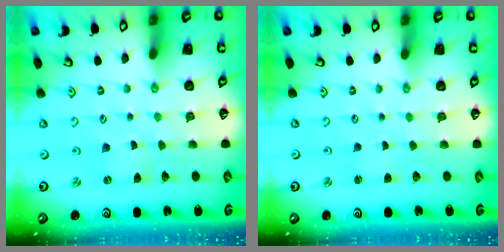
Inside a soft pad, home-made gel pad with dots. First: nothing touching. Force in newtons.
{"total": 0.8, "press": 0.8, "slide": 0.2}